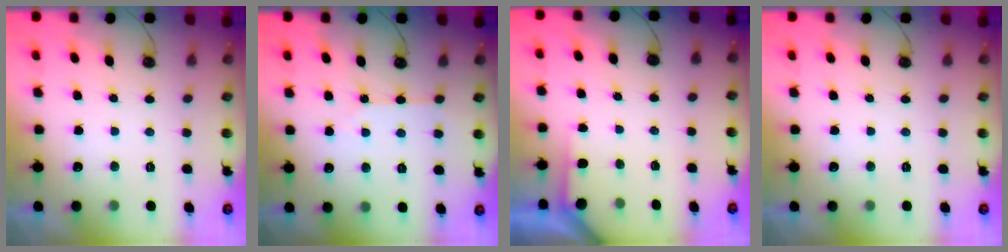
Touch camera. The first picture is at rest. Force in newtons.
{"total": 2.5, "press": 2.4, "slide": 0.4}
{"total": 2.7, "press": 2.7, "slide": 0.3}
{"total": 0.0}